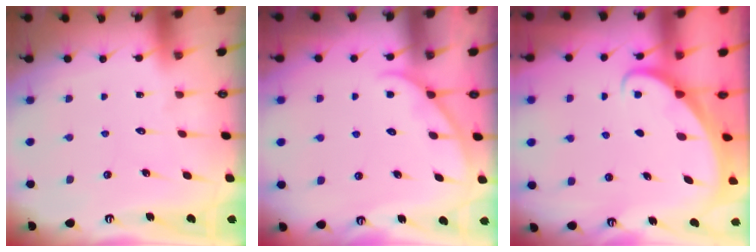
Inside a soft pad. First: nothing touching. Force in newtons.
{"total": 4.1, "press": 4.1, "slide": 0.5}
{"total": 1.8, "press": 1.8, "slide": 0.1}